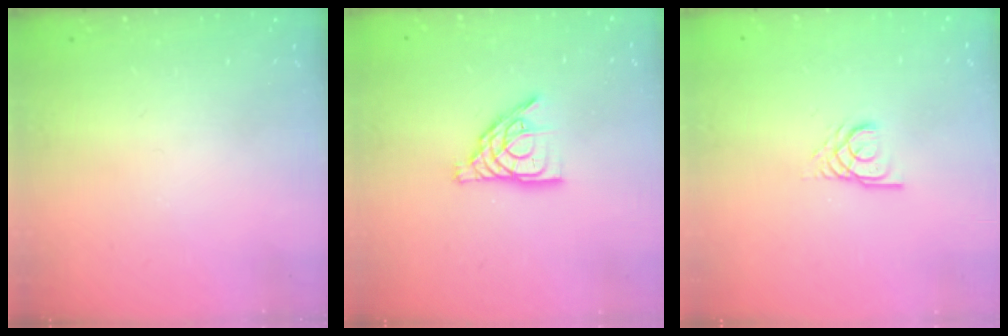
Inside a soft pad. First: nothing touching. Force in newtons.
{"total": 10.4, "press": 10.4, "slide": 1.2}
{"total": 2.9, "press": 2.9, "slide": 0.1}